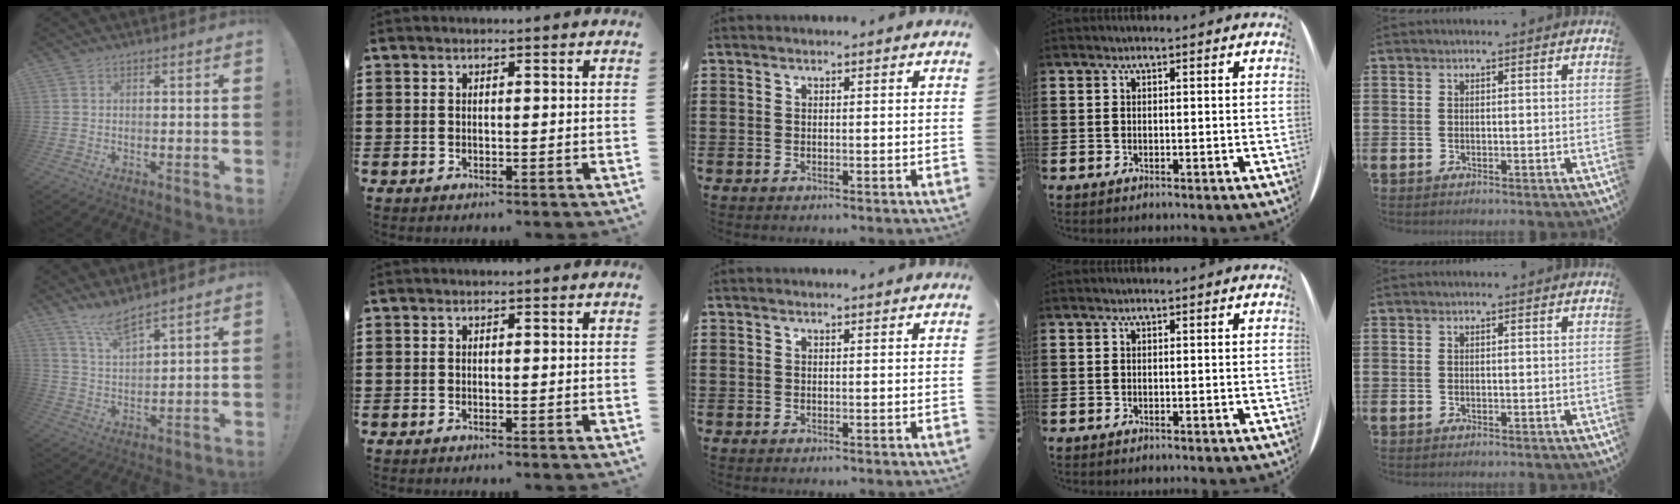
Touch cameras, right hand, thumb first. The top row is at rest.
{"thumb": {"total": 8.1, "force": [6.8, 1.4, 4.2], "torque": [-0.082, -0.038, 0.123]}, "middle": {"total": 0.5, "force": [0.5, 0.0, 0.1], "torque": [0.004, -0.003, 0.008]}}